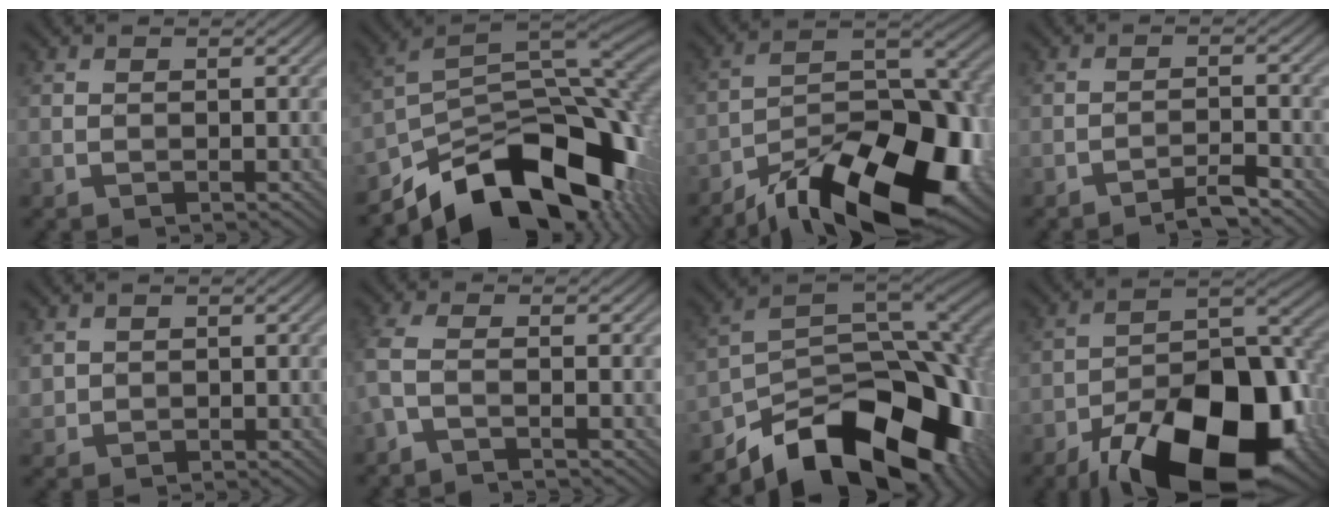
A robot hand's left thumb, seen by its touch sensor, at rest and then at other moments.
{"total": 17.2, "force": [-10.2, 8.2, 11.2], "torque": [-0.184, -0.024, -0.173]}
{"total": 17.5, "force": [-11.0, 7.0, 11.7], "torque": [-0.192, -0.009, -0.192]}
{"total": 3.0, "force": [-2.5, 0.3, 1.6], "torque": [-0.024, 0.011, -0.048]}
{"total": 1.5, "force": [0.8, 1.2, 0.4], "torque": [-0.015, -0.003, 0.020]}
{"total": 3.0, "force": [-1.4, 0.6, 2.6], "torque": [-0.068, 0.000, -0.045]}
{"total": 16.6, "force": [-10.8, 8.1, 9.6], "torque": [-0.154, -0.023, -0.169]}
{"total": 19.1, "force": [-10.9, 8.9, 12.9], "torque": [-0.178, -0.012, -0.182]}